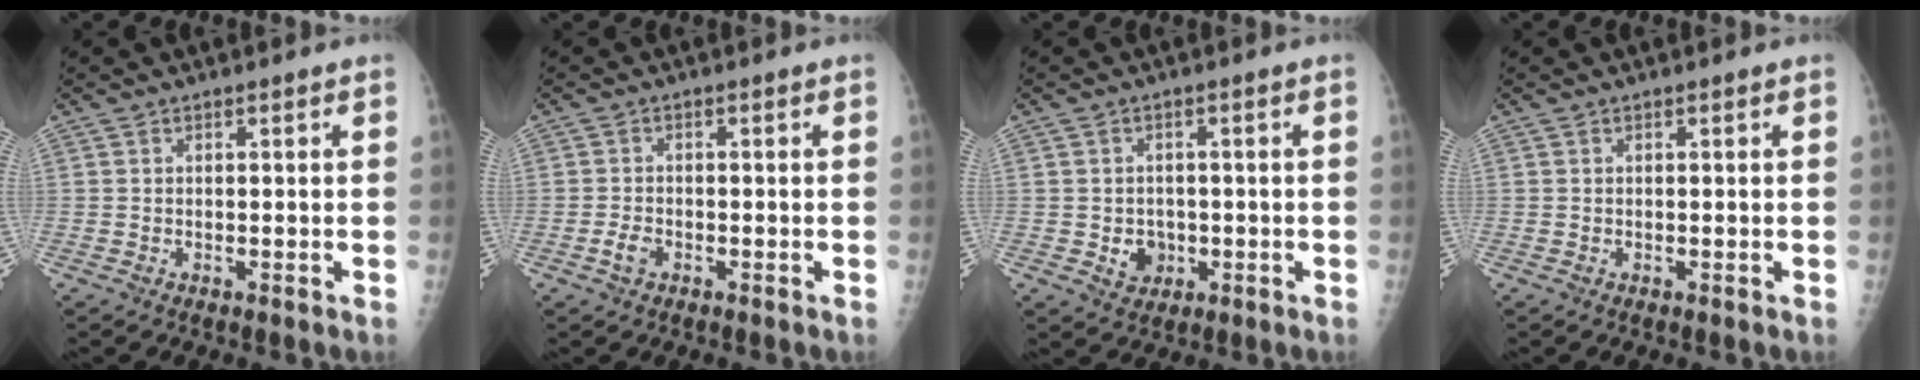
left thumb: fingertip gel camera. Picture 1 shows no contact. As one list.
[{"total": 2.3, "force": [-1.1, 1.5, 1.4], "torque": [-0.024, 0.005, -0.021]}, {"total": 4.0, "force": [-0.7, 3.5, 1.7], "torque": [-0.005, 0.004, -0.003]}, {"total": 0.0}]